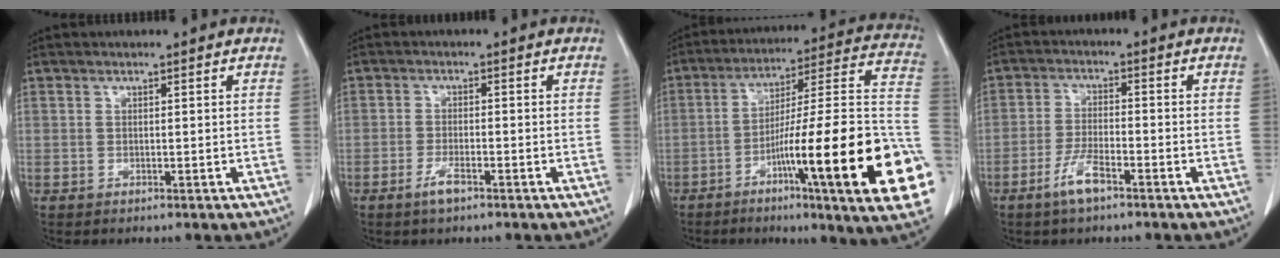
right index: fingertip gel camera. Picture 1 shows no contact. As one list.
[{"total": 2.8, "force": [-1.8, 0.6, 2.0], "torque": [-0.044, -0.002, -0.034]}, {"total": 29.1, "force": [-9.0, 1.8, 27.6], "torque": [-0.299, -0.006, -0.142]}, {"total": 5.0, "force": [-3.2, 0.9, 3.7], "torque": [-0.079, -0.003, -0.061]}]